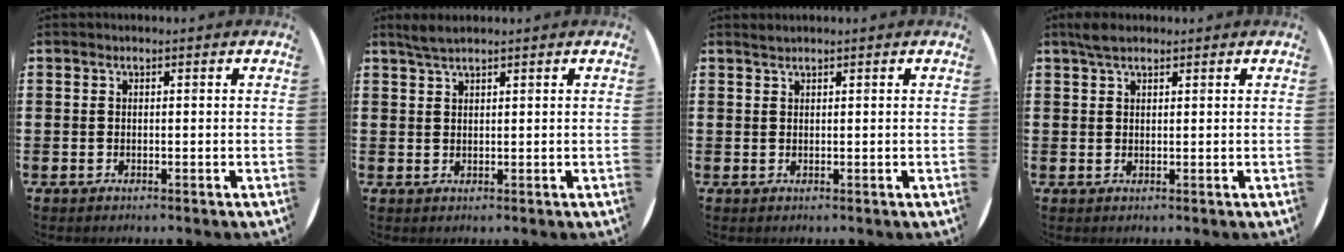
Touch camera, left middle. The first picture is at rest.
{"total": 2.0, "force": [1.7, 0.1, 1.0], "torque": [-0.021, 0.003, 0.031]}
{"total": 0.6, "force": [0.6, -0.1, 0.0], "torque": [0.000, 0.000, 0.012]}
{"total": 2.4, "force": [1.9, 0.8, 1.3], "torque": [-0.029, 0.006, 0.033]}